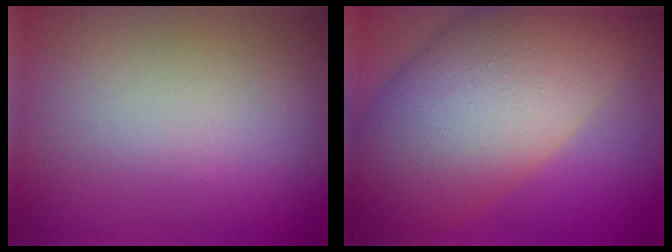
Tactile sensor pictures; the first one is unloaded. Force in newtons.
{"total": 14.5, "press": 14.5, "slide": 0.6}